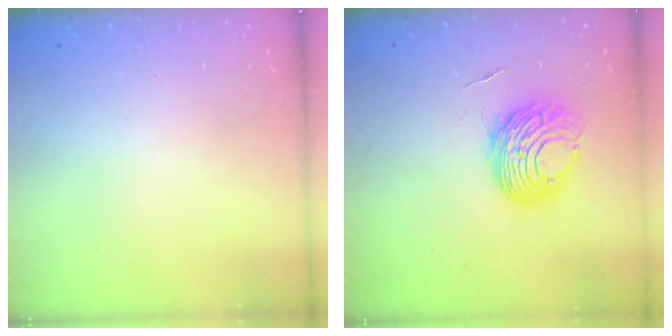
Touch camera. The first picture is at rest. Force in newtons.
{"total": 9.5, "press": 9.5, "slide": 1.0}